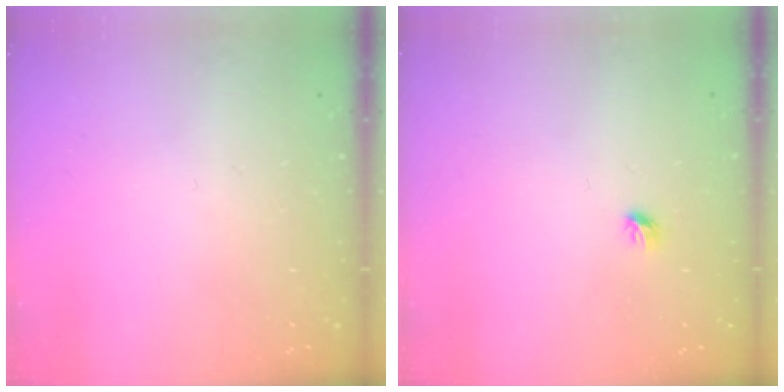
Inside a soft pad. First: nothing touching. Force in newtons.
{"total": 4.2, "press": 4.1, "slide": 1.0}